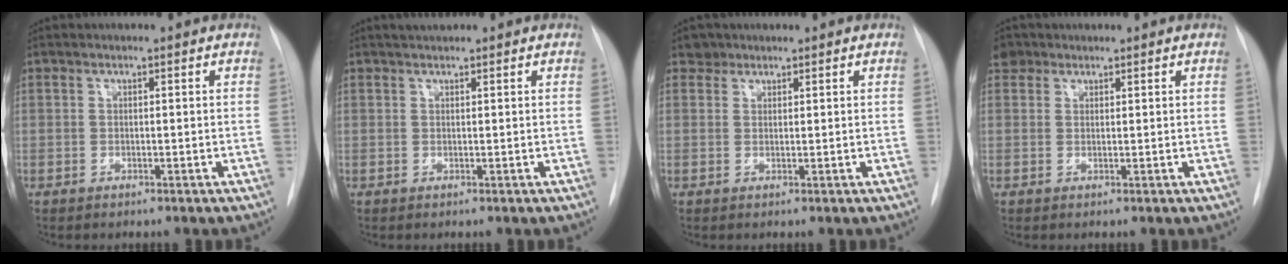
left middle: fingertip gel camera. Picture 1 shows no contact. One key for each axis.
{"total": 1.3, "fx": 1.2, "fy": 0.3, "fz": 0.5, "tx": -0.012, "ty": 0.011, "tz": 0.021}
{"total": 1.8, "fx": 1.3, "fy": 1.2, "fz": -0.2, "tx": 0.011, "ty": 0.006, "tz": 0.017}
{"total": 2.5, "fx": 1.7, "fy": 1.8, "fz": 0.2, "tx": -0.002, "ty": 0.014, "tz": 0.027}